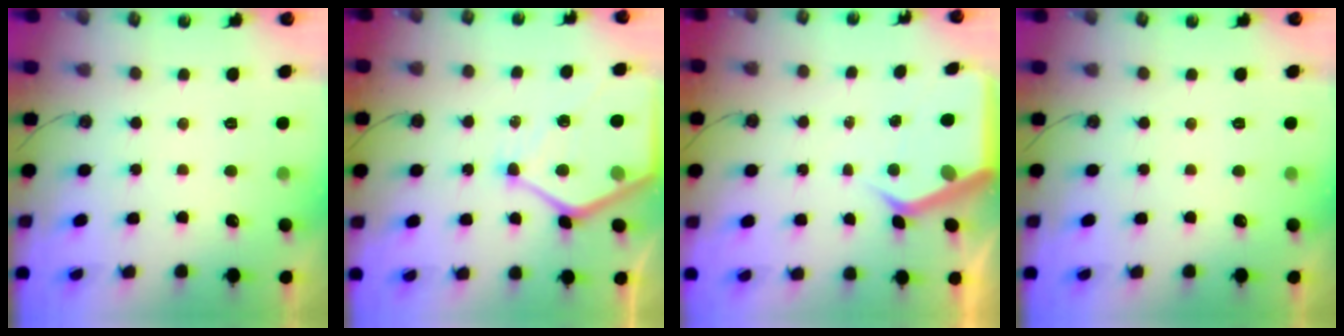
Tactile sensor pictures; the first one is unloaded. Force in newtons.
{"total": 13.7, "press": 13.6, "slide": 1.5}
{"total": 5.8, "press": 5.8, "slide": 0.3}
{"total": 0.0}